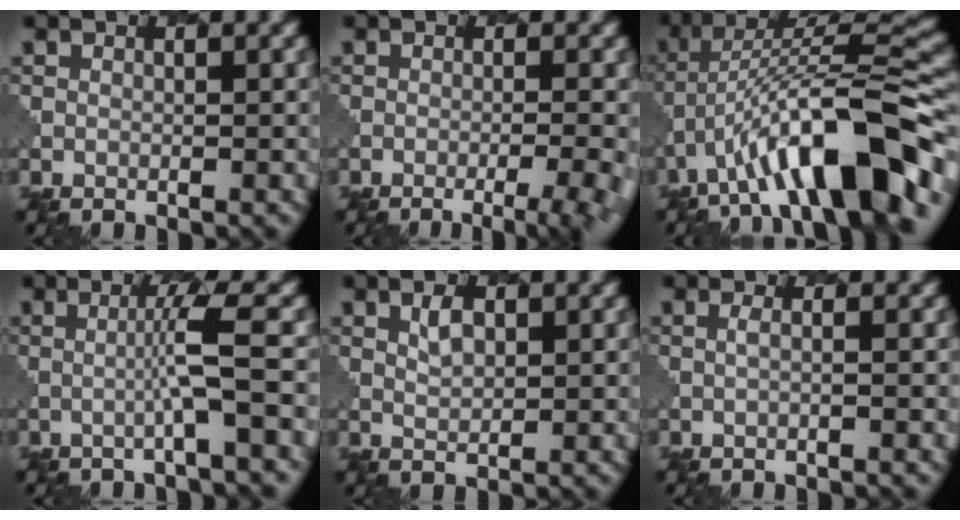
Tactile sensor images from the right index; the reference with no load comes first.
{"total": 6.1, "force": [-3.0, 2.1, 4.9], "torque": [-0.044, 0.001, -0.027]}
{"total": 11.6, "force": [-5.8, 3.4, 9.5], "torque": [-0.144, 0.024, -0.094]}
{"total": 3.3, "force": [0.0, 0.0, 3.3], "torque": [-0.056, 0.007, -0.011]}
{"total": 1.8, "force": [1.4, 0.6, 0.9], "torque": [-0.020, -0.001, 0.027]}
{"total": 1.1, "force": [0.4, 0.3, 1.0], "torque": [-0.016, -0.004, -0.002]}